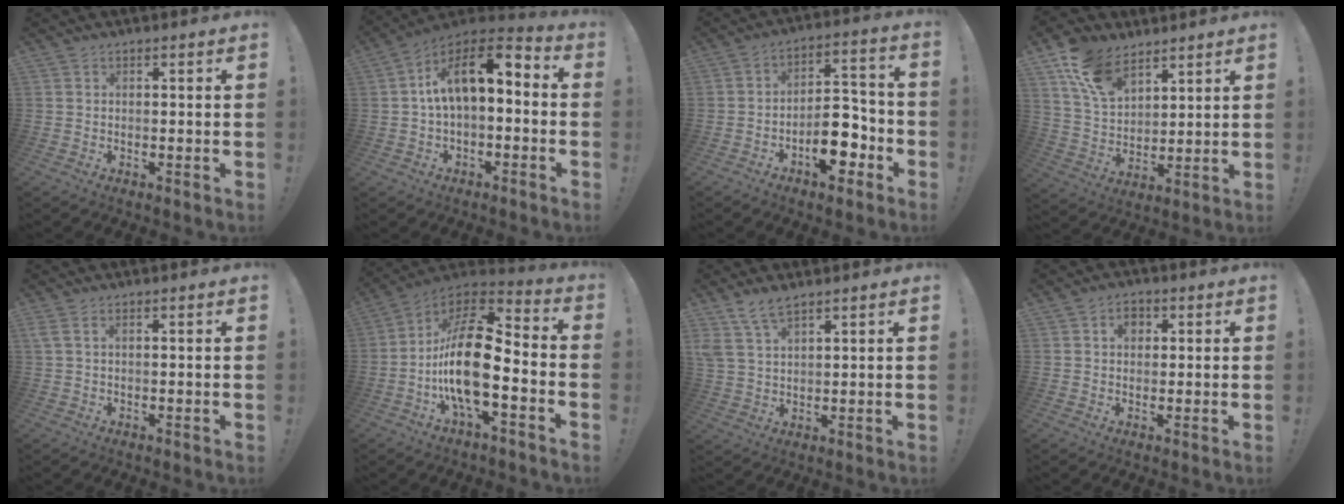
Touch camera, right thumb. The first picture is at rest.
{"total": 12.0, "force": [2.0, 6.2, 10.1], "torque": [-0.160, 0.004, 0.035]}
{"total": 10.5, "force": [-4.7, 4.9, 7.9], "torque": [-0.115, 0.025, -0.082]}
{"total": 13.6, "force": [8.9, 7.9, 6.6], "torque": [-0.122, -0.045, 0.170]}
{"total": 1.7, "force": [0.6, 0.3, 1.6], "torque": [-0.032, 0.000, 0.011]}
{"total": 21.2, "force": [-4.2, 8.7, 18.8], "torque": [-0.364, 0.020, -0.072]}
{"total": 6.6, "force": [4.9, 2.8, 3.4], "torque": [-0.068, -0.016, 0.096]}
{"total": 4.1, "force": [1.3, 3.1, 2.2], "torque": [-0.020, -0.001, 0.018]}